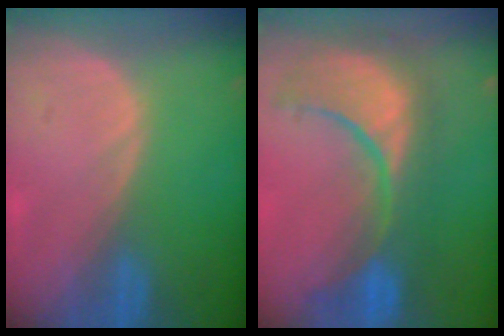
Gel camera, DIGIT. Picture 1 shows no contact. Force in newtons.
{"total": 11.8, "press": 10.8, "slide": 4.8}